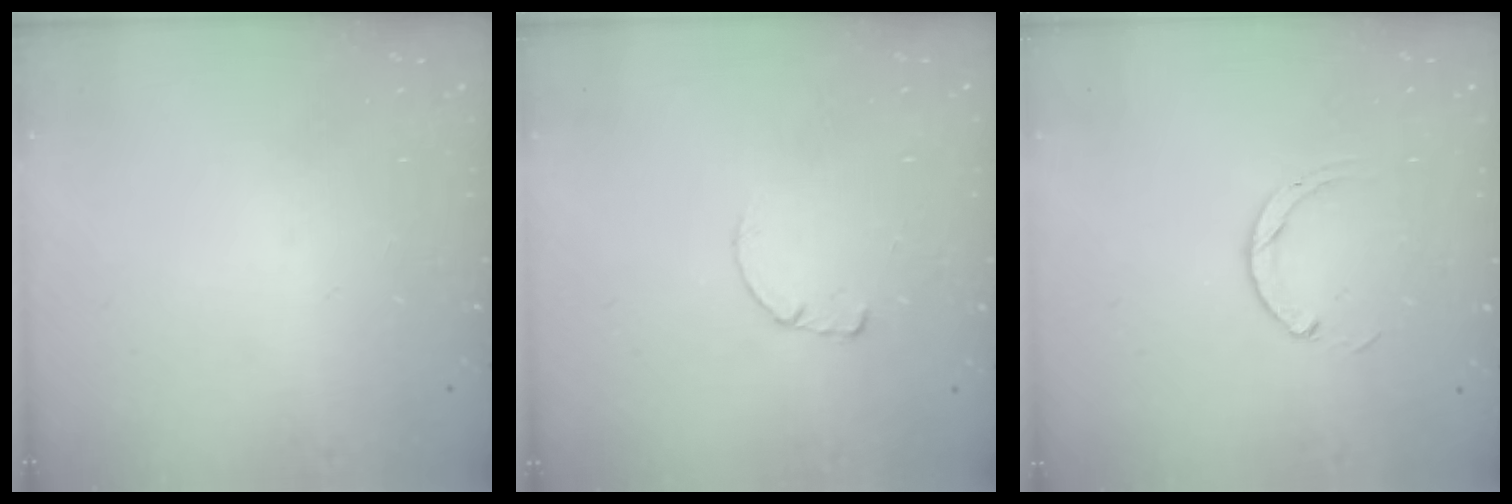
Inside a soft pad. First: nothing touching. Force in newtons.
{"total": 0.7, "press": 0.6, "slide": 0.2}
{"total": 3.0, "press": 2.9, "slide": 0.4}